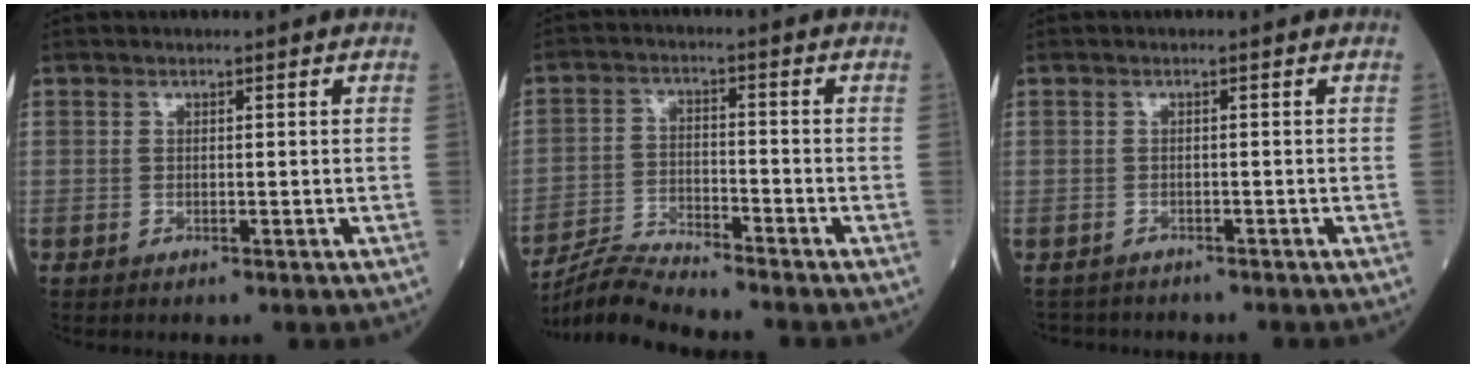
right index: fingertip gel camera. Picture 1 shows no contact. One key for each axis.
{"total": 6.7, "fx": -6.6, "fy": -1.1, "fz": 0.7, "tx": -0.021, "ty": -0.010, "tz": -0.126}
{"total": 2.9, "fx": -2.6, "fy": 1.2, "fz": -0.5, "tx": 0.001, "ty": -0.002, "tz": -0.048}